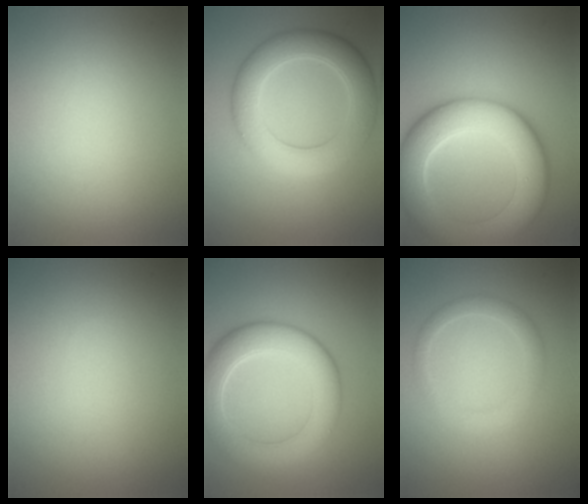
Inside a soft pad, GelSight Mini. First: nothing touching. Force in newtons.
{"total": 6.5, "press": 6.5, "slide": 0.3}
{"total": 9.6, "press": 9.6, "slide": 0.4}
{"total": 0.0}
{"total": 6.6, "press": 6.6, "slide": 0.4}
{"total": 2.0, "press": 2.0, "slide": 0.3}